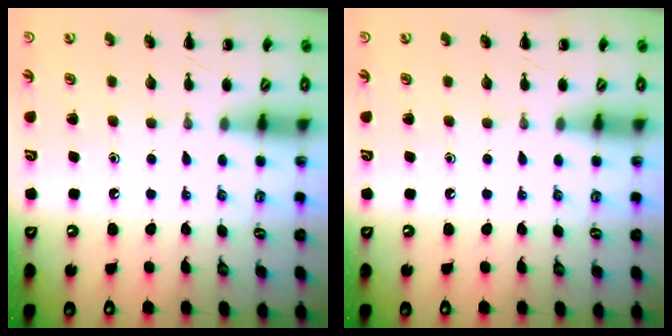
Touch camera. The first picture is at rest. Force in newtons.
{"total": 0.0}